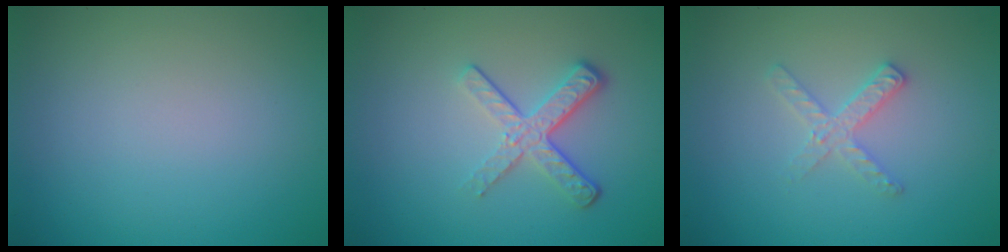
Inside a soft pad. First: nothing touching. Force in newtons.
{"total": 3.7, "press": 2.6, "slide": 2.6}
{"total": 2.0, "press": 2.0, "slide": 0.2}